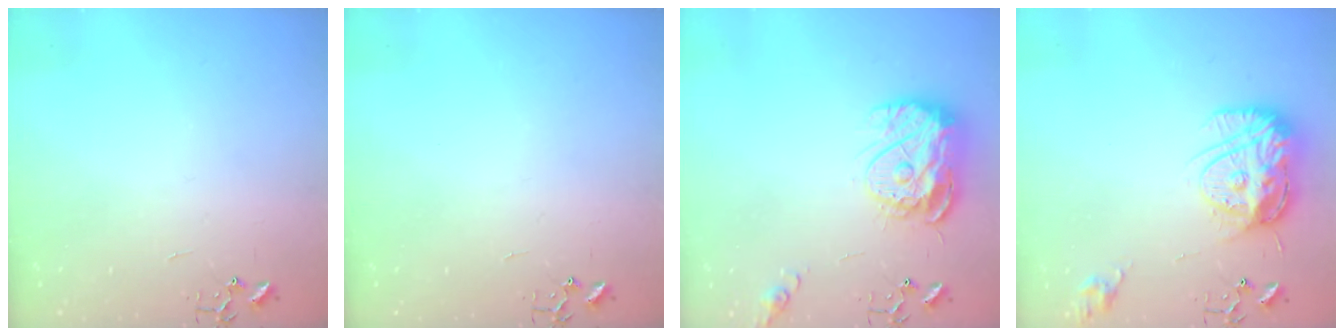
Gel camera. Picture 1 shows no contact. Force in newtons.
{"total": 0.0}
{"total": 14.4, "press": 14.4, "slide": 1.3}
{"total": 15.2, "press": 15.1, "slide": 1.5}